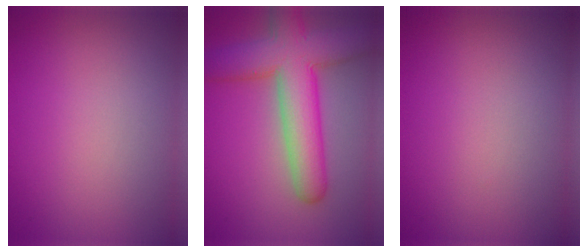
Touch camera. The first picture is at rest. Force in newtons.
{"total": 9.1, "press": 9.1, "slide": 0.4}
{"total": 0.0}